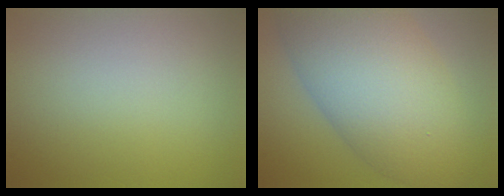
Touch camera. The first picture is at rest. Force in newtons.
{"total": 11.3, "press": 11.3, "slide": 0.4}